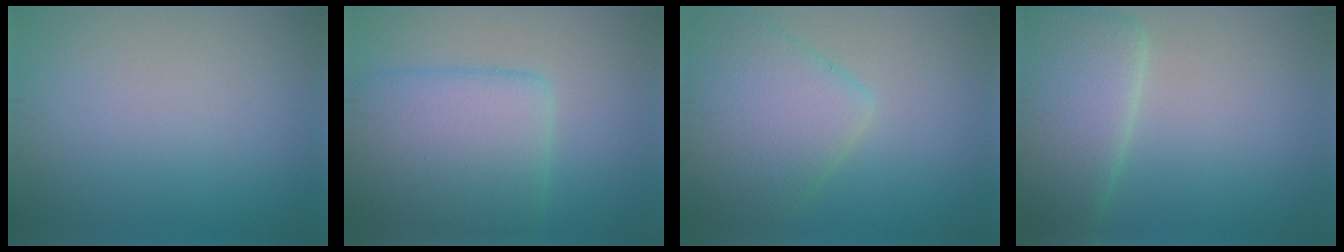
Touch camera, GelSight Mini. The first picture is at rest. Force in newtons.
{"total": 8.4, "press": 8.3, "slide": 0.6}
{"total": 6.7, "press": 6.7, "slide": 0.3}
{"total": 6.9, "press": 6.9, "slide": 0.2}